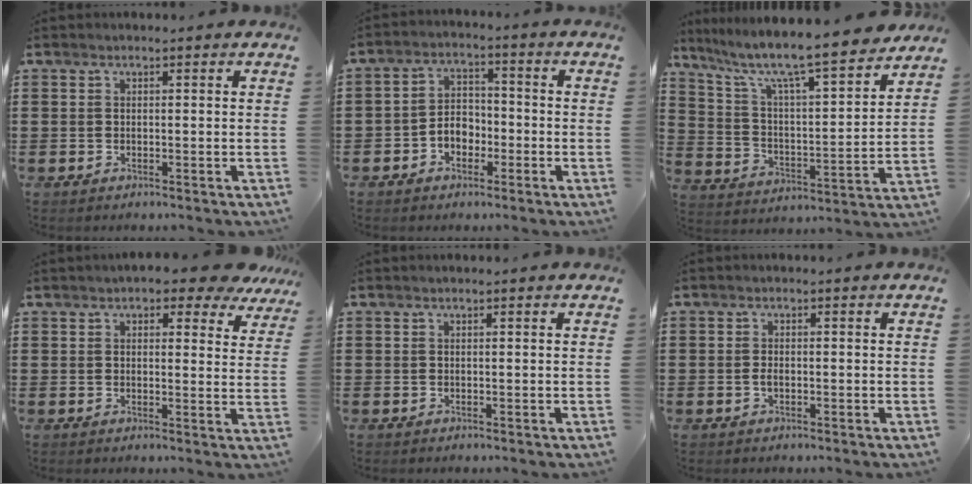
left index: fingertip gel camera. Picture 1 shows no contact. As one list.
[{"total": 4.1, "force": [-2.2, 2.9, 1.8], "torque": [-0.038, 0.011, -0.045]}, {"total": 8.6, "force": [7.3, 0.7, 4.5], "torque": [-0.119, -0.057, 0.116]}, {"total": 4.7, "force": [4.1, 1.3, 2.1], "torque": [-0.039, -0.012, 0.069]}, {"total": 0.0}, {"total": 1.0, "force": [-0.3, 0.5, 0.8], "torque": [-0.025, -0.003, -0.009]}]